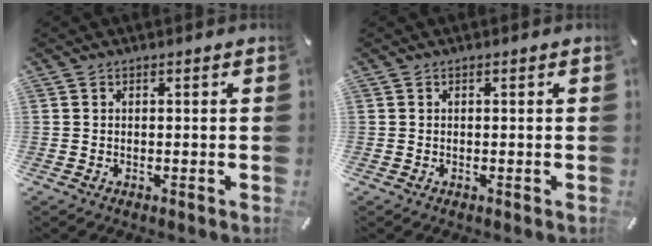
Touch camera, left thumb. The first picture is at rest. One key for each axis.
{"total": 0.0}